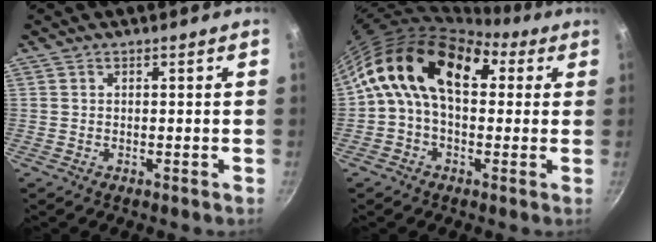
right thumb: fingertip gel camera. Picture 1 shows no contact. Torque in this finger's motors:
{"motor_torque": [0.30, 1.04, 1.17, -0.87, 0.50]}